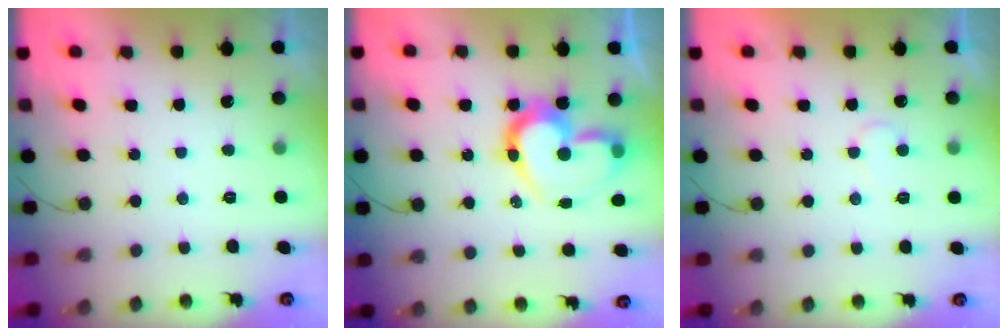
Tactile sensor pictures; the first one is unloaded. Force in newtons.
{"total": 16.2, "press": 16.1, "slide": 1.7}
{"total": 5.4, "press": 5.4, "slide": 0.4}